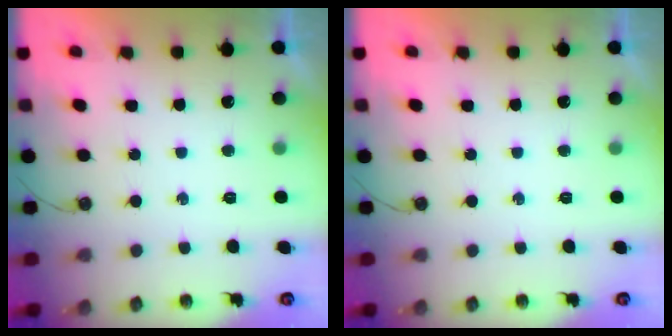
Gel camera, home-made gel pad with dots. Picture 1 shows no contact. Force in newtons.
{"total": 0.0}